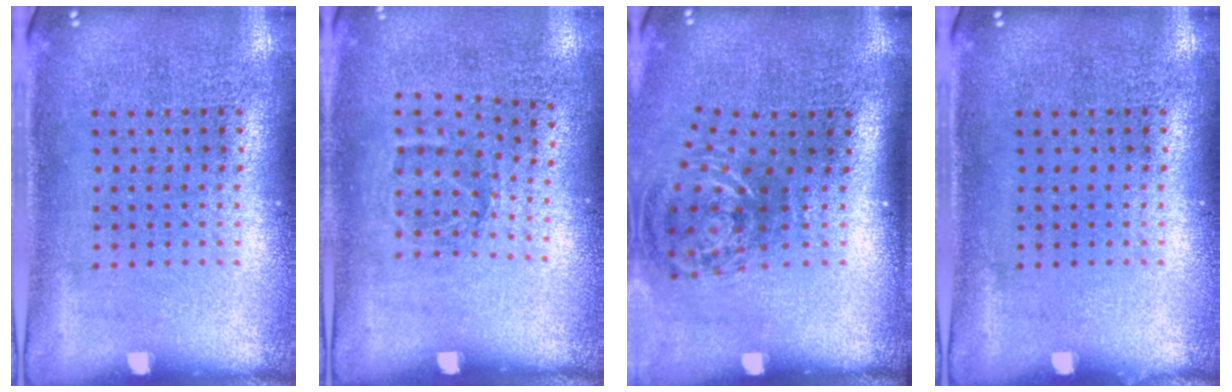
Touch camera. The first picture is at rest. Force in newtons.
{"total": 1.2, "press": 0.8, "slide": 0.8}
{"total": 1.7, "press": 1.2, "slide": 1.2}
{"total": 0.0}